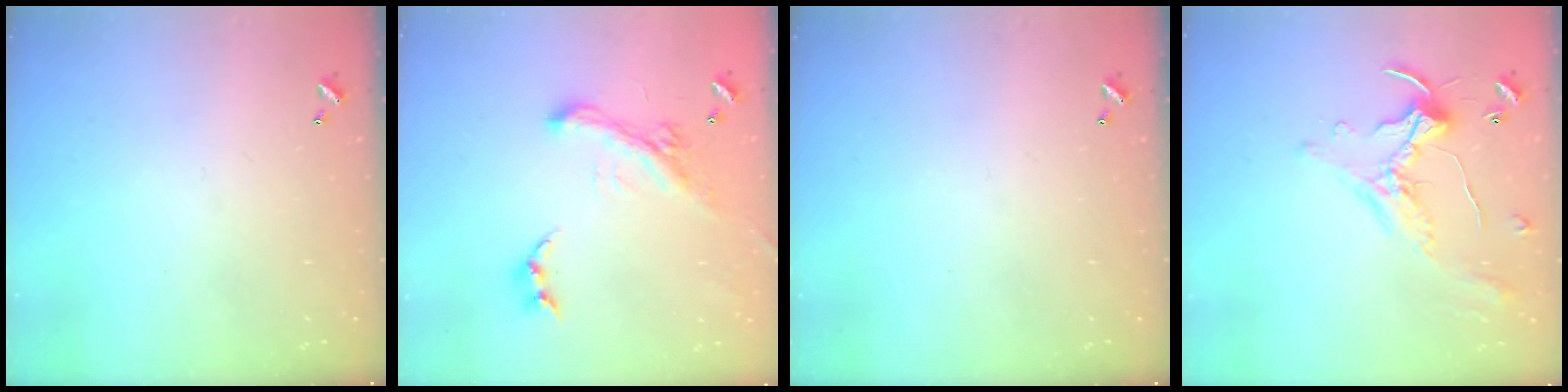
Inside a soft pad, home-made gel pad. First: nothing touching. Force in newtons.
{"total": 3.9, "press": 3.6, "slide": 1.5}
{"total": 0.0}
{"total": 1.1, "press": 1.0, "slide": 0.4}